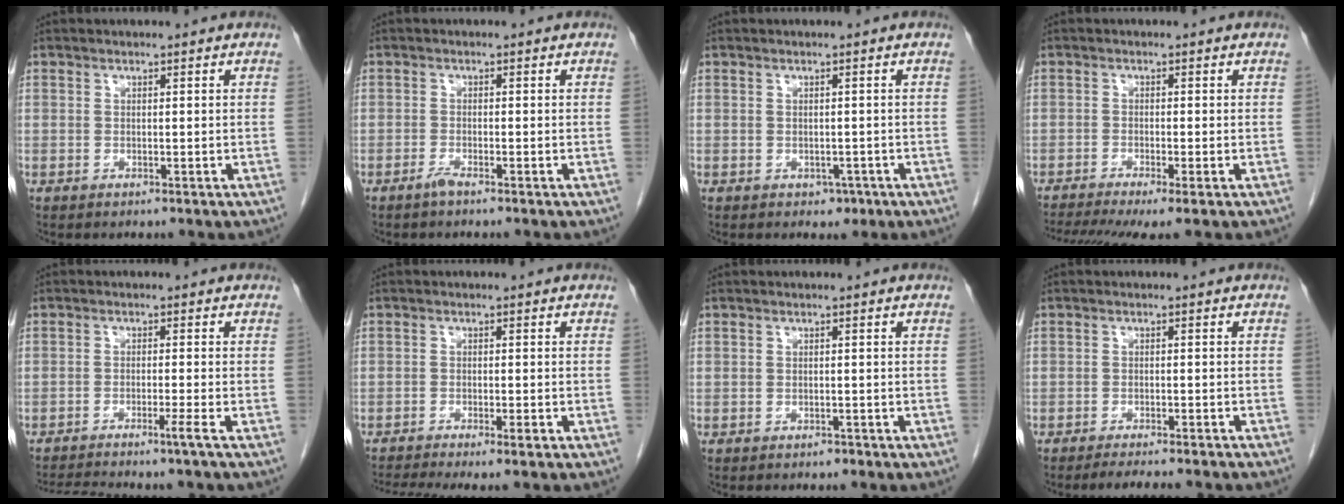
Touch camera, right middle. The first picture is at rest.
{"total": 1.2, "force": [-1.0, -0.1, 0.7], "torque": [-0.018, -0.001, -0.021]}
{"total": 1.5, "force": [-0.7, 1.2, 0.6], "torque": [-0.007, 0.003, -0.004]}
{"total": 8.9, "force": [-6.5, 0.7, 5.9], "torque": [-0.097, -0.011, -0.107]}
{"total": 6.1, "force": [-4.8, -1.9, 3.2], "torque": [-0.050, -0.010, -0.082]}
{"total": 6.1, "force": [-4.6, 0.0, 4.0], "torque": [-0.064, -0.007, -0.073]}
{"total": 0.8, "force": [-0.6, 0.4, 0.2], "torque": [-0.005, 0.000, -0.009]}
{"total": 7.0, "force": [-6.2, 0.4, 3.2], "torque": [-0.033, -0.009, -0.086]}